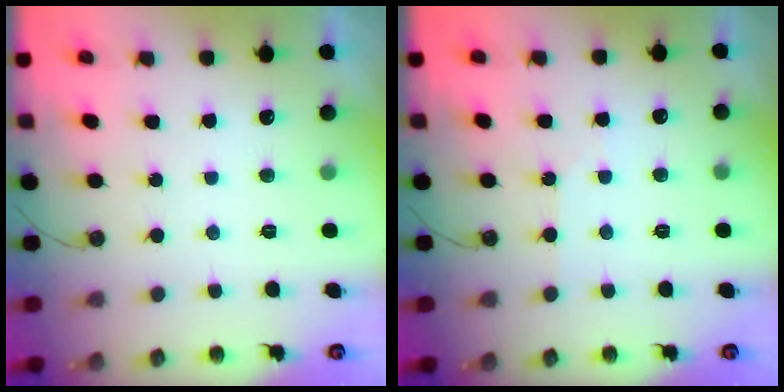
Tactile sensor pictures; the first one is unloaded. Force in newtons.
{"total": 3.2, "press": 3.2, "slide": 0.6}